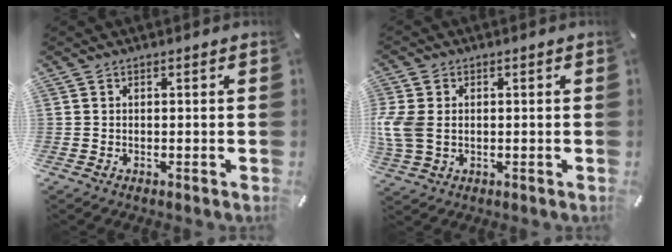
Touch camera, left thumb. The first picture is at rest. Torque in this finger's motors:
{"motor_torque": [0.74, 1.26, 1.12, -0.12, 0.20]}